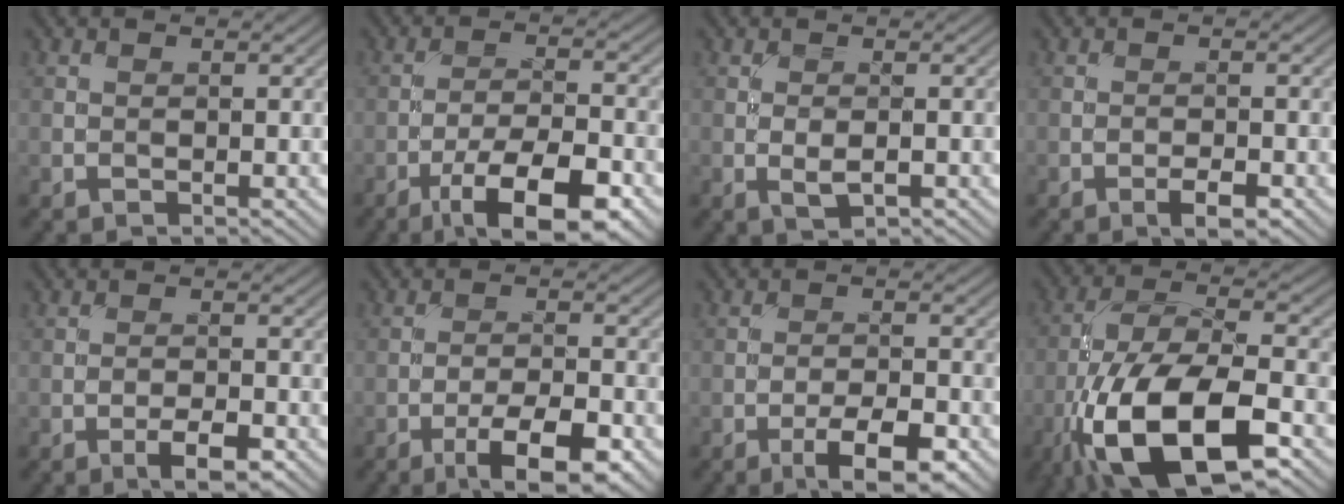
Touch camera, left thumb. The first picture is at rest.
{"total": 11.7, "force": [-6.9, 3.6, 8.8], "torque": [-0.151, -0.001, -0.115]}
{"total": 2.1, "force": [-0.5, 0.8, 1.9], "torque": [-0.042, -0.003, -0.011]}
{"total": 2.6, "force": [-1.4, 0.7, 2.0], "torque": [-0.037, 0.002, -0.027]}
{"total": 3.7, "force": [-2.1, 1.0, 2.9], "torque": [-0.050, 0.003, -0.035]}
{"total": 8.6, "force": [-5.0, 2.4, 6.5], "torque": [-0.106, 0.003, -0.079]}
{"total": 6.7, "force": [-3.9, 1.9, 5.2], "torque": [-0.084, 0.004, -0.061]}
{"total": 17.2, "force": [-8.1, 7.1, 13.4], "torque": [-0.260, -0.017, -0.163]}